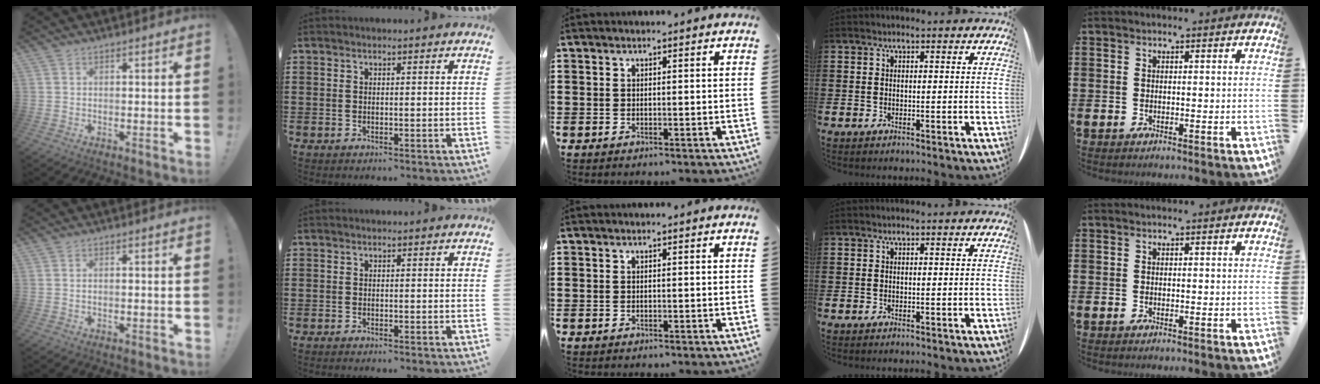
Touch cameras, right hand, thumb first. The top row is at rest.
{"thumb": {"total": 0.6, "force": [-0.1, 0.2, 0.6], "torque": [-0.012, 0.001, -0.001]}, "index": {"total": 0.6, "force": [-0.6, -0.2, 0.0], "torque": [0.000, -0.004, -0.011]}}